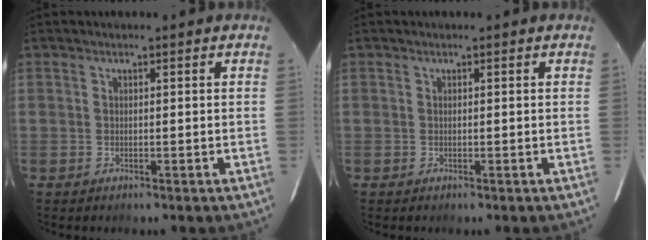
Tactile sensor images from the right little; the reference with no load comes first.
{"total": 0.0}